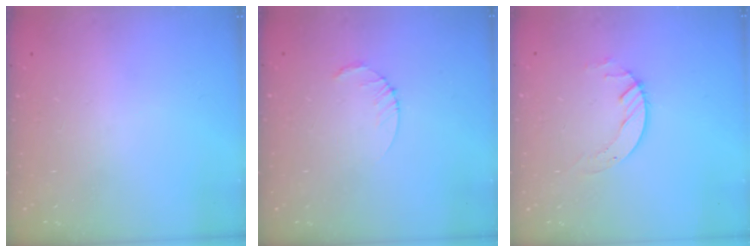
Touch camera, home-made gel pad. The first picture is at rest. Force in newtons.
{"total": 2.5, "press": 2.5, "slide": 0.3}
{"total": 4.2, "press": 4.1, "slide": 0.5}